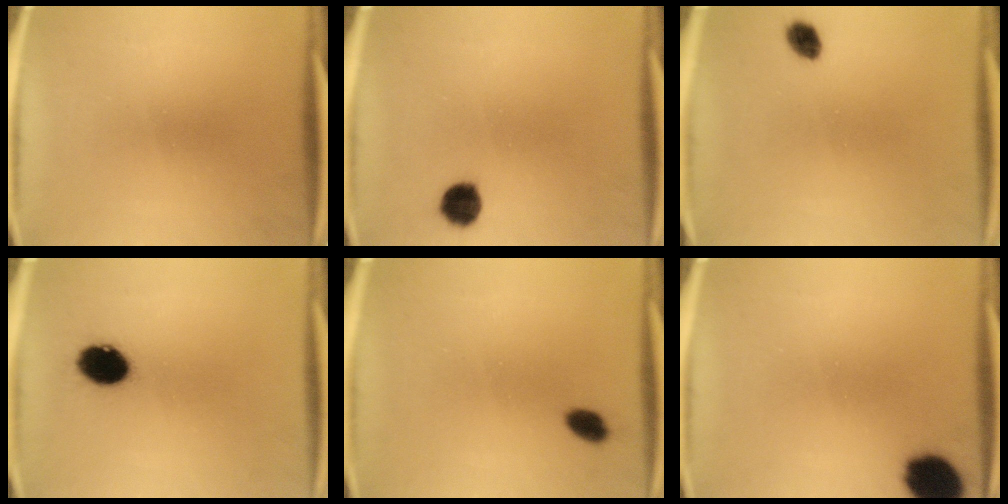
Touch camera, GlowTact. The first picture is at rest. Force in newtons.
{"total": 4.9}
{"total": 3.1}
{"total": 8.6}
{"total": 2.9}
{"total": 10.7}